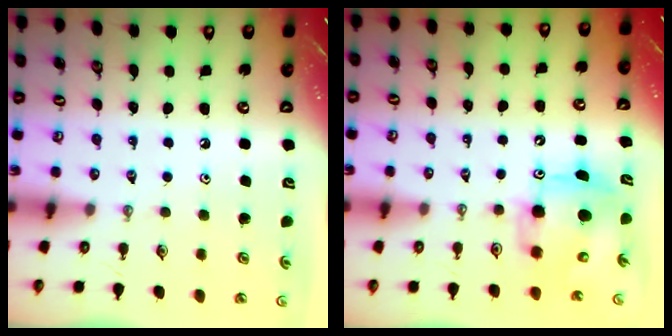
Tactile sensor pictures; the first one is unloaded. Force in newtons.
{"total": 7.8, "press": 7.7, "slide": 0.9}